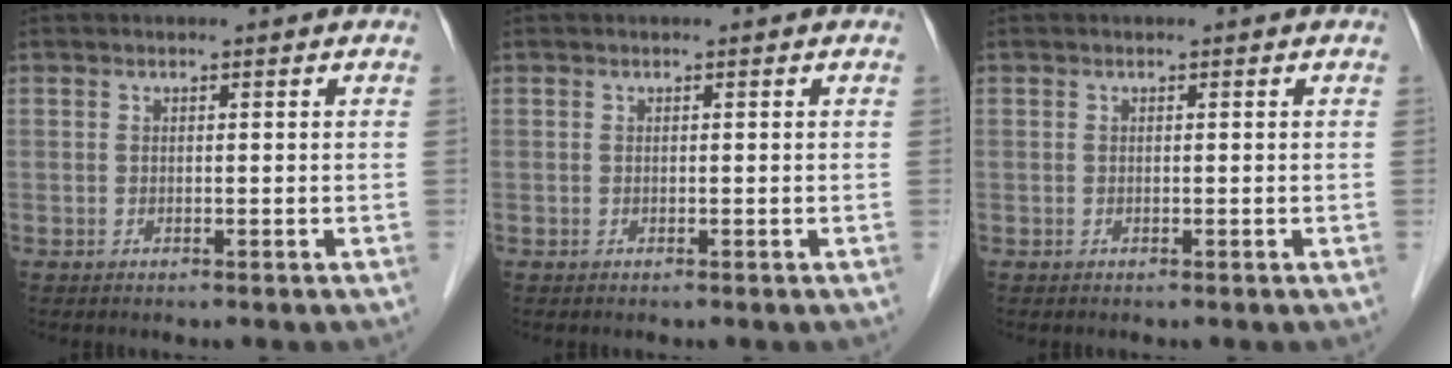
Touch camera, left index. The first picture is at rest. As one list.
[{"total": 0.0}, {"total": 0.0}]